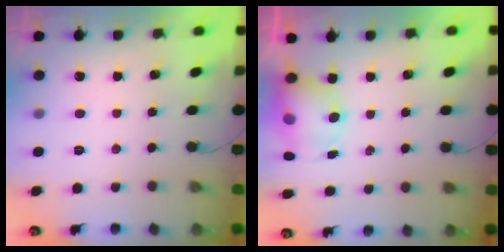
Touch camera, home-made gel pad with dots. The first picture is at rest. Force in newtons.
{"total": 6.7, "press": 6.7, "slide": 0.9}